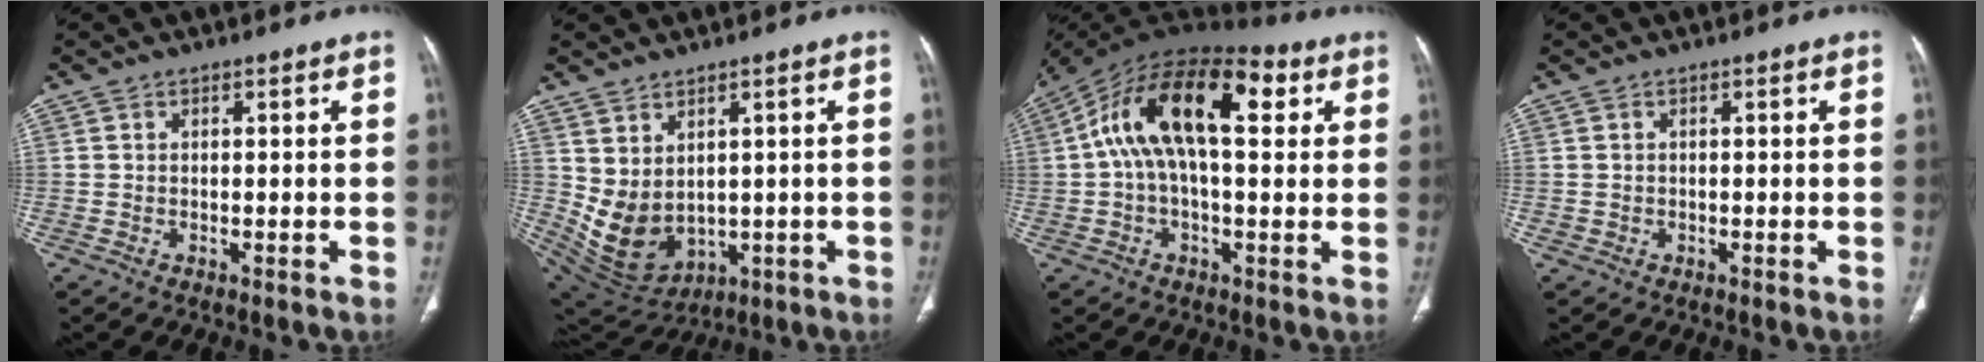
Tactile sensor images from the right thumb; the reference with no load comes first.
{"total": 10.0, "force": [1.1, 6.9, 7.1], "torque": [-0.117, -0.015, 0.058]}
{"total": 18.9, "force": [4.6, 9.0, 16.0], "torque": [-0.271, 0.046, 0.065]}
{"total": 0.6, "force": [-0.1, 0.6, 0.1], "torque": [0.000, 0.003, 0.000]}